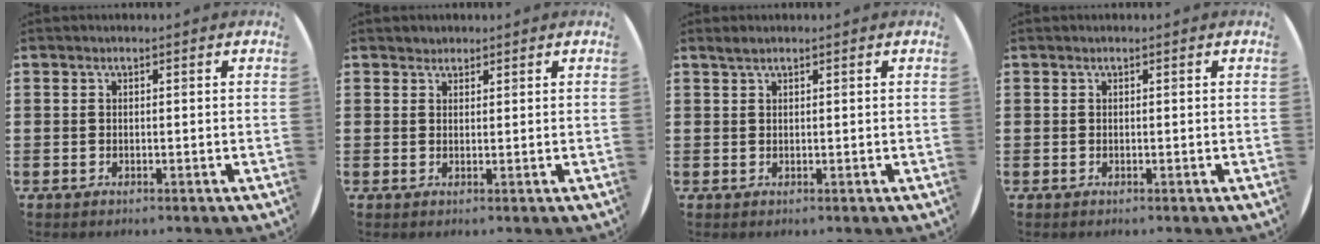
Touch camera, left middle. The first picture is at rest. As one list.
[{"total": 1.3, "force": [1.2, 0.4, -0.2], "torque": [0.003, 0.002, 0.023]}, {"total": 0.8, "force": [0.7, 0.1, 0.3], "torque": [-0.005, 0.002, 0.013]}, {"total": 0.0}]